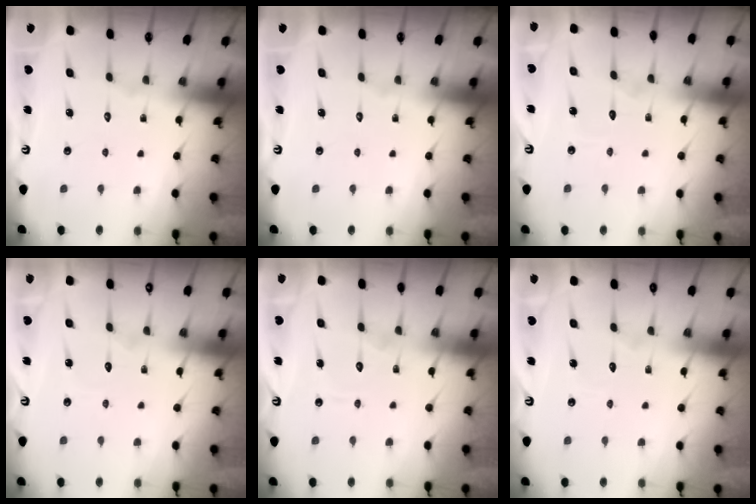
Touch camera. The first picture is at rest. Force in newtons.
{"total": 0.0}
{"total": 4.2, "press": 4.2, "slide": 0.4}
{"total": 3.8, "press": 3.8, "slide": 0.1}
{"total": 6.0, "press": 6.0, "slide": 0.6}
{"total": 3.4, "press": 3.4, "slide": 0.4}